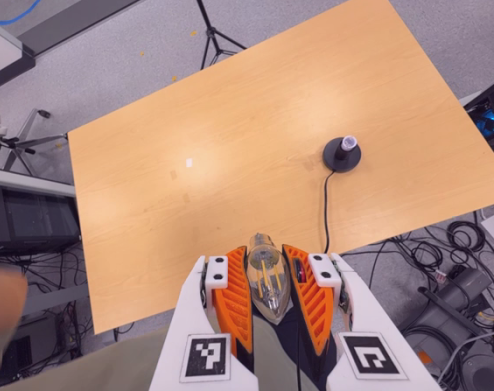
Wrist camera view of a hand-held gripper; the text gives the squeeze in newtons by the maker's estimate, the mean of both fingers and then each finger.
{"total": 22.6, "left": 24.7, "right": 20.6}